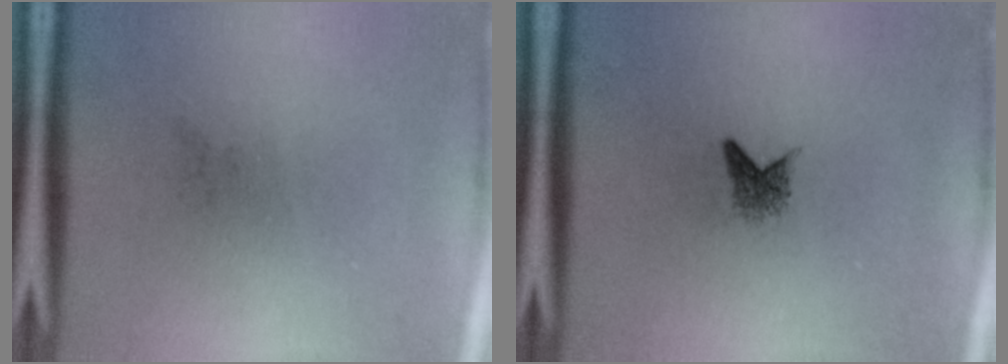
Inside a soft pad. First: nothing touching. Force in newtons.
{"total": 1.6}